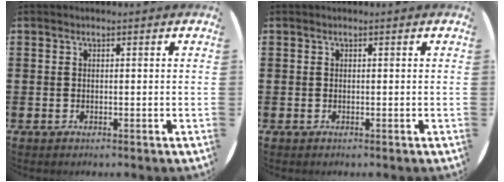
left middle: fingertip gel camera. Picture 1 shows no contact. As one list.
[{"total": 0.0}]